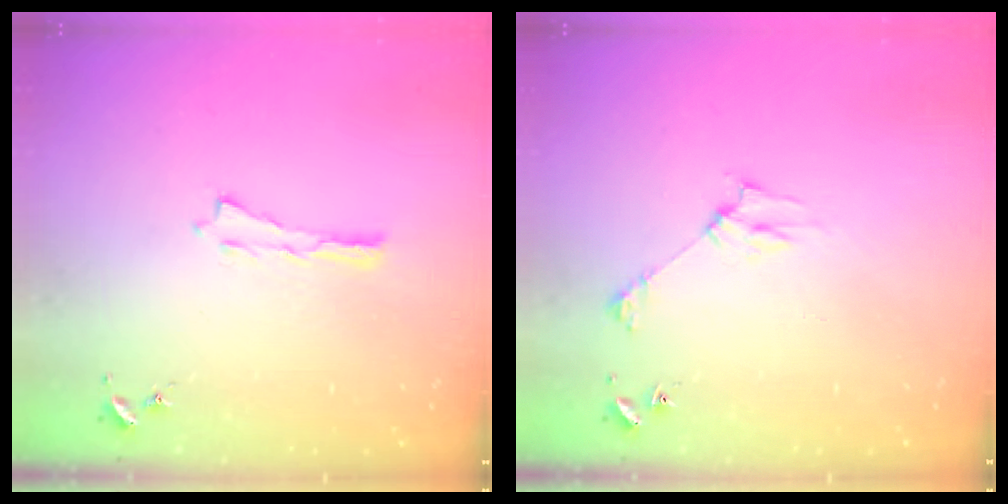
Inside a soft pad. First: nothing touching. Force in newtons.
{"total": 3.1, "press": 3.1, "slide": 0.3}